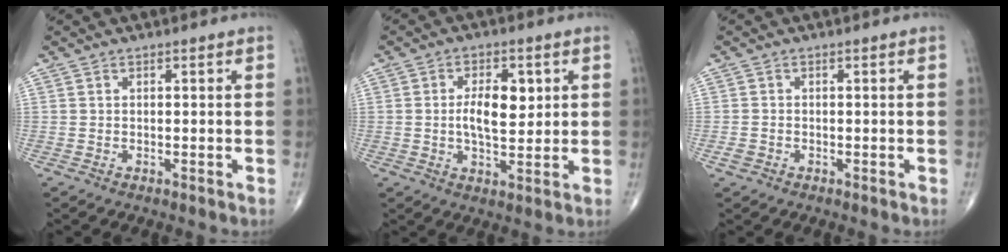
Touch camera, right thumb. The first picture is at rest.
{"total": 7.9, "force": [1.2, 4.1, 6.7], "torque": [-0.093, -0.008, 0.021]}
{"total": 1.5, "force": [-0.8, 1.1, 0.6], "torque": [-0.012, 0.005, -0.015]}